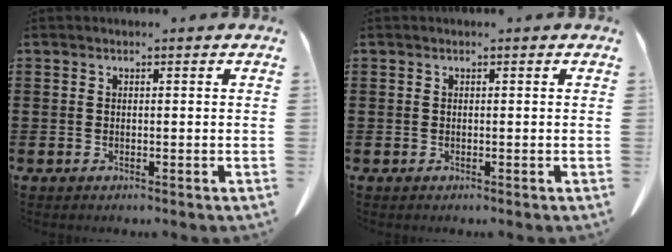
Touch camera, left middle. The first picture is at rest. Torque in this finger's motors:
{"motor_torque": [0.01, 0.00, -0.01, 0.00]}